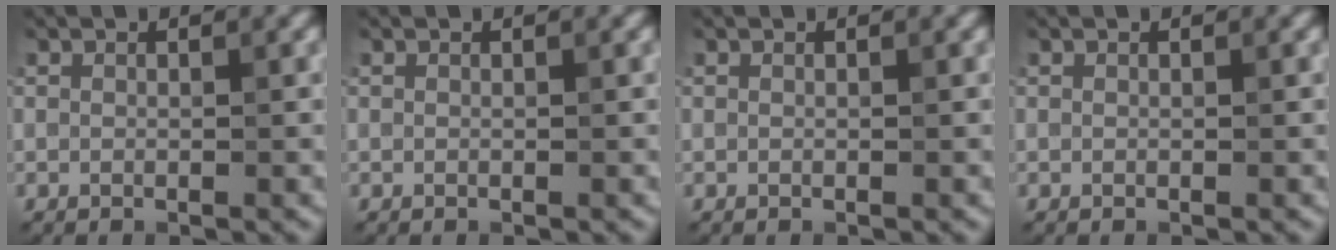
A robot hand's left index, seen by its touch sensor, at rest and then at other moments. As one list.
[{"total": 0.0}, {"total": 0.0}, {"total": 0.0}]